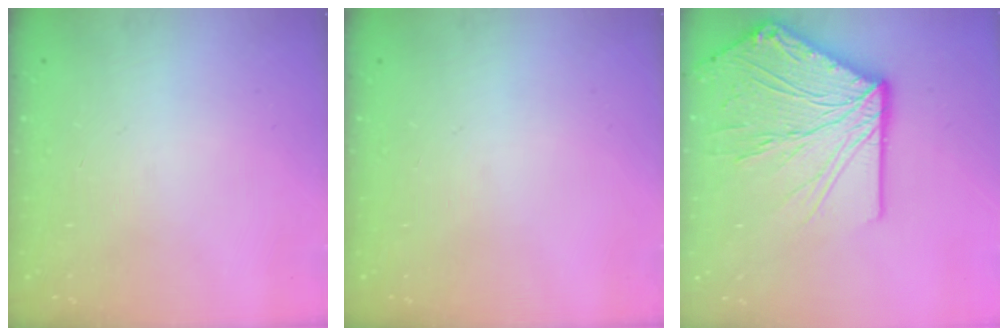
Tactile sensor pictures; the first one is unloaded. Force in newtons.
{"total": 0.0}
{"total": 22.4, "press": 22.3, "slide": 2.8}